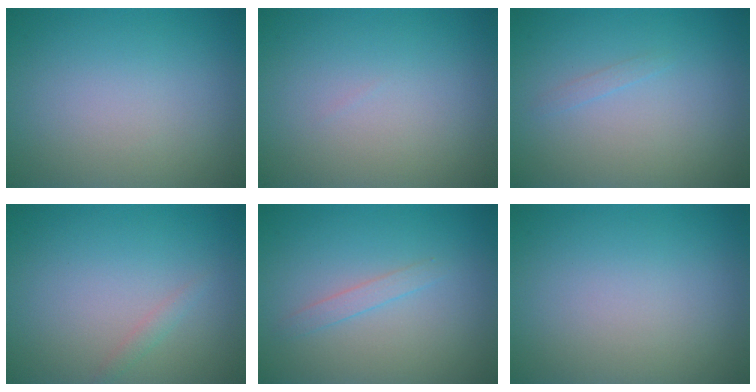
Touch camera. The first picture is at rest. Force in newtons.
{"total": 0.0}
{"total": 0.5, "press": 0.5, "slide": 0.1}
{"total": 0.8, "press": 0.8, "slide": 0.0}
{"total": 1.1, "press": 1.1, "slide": 0.1}
{"total": 0.0}